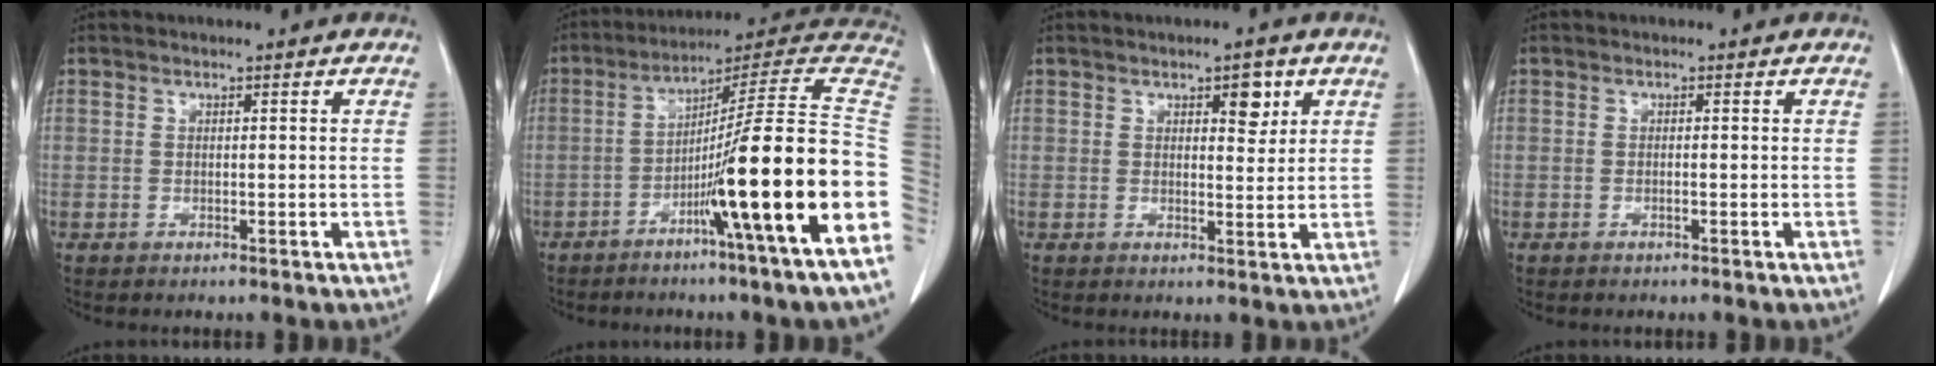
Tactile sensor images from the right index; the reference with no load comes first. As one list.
[{"total": 22.1, "force": [-6.2, -2.7, 21.0], "torque": [-0.237, 0.003, -0.117]}, {"total": 3.4, "force": [1.8, 1.4, 2.5], "torque": [-0.031, -0.003, 0.025]}, {"total": 0.0}]